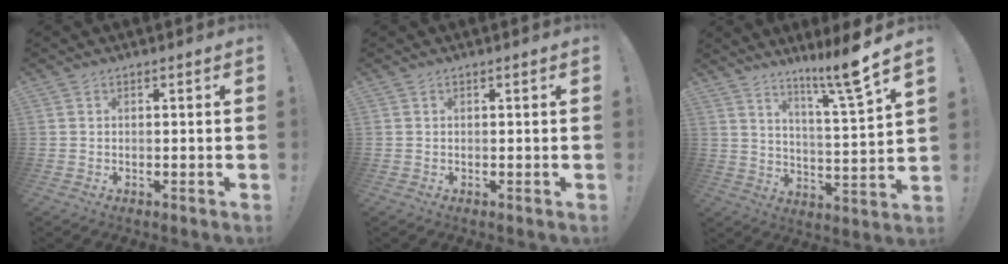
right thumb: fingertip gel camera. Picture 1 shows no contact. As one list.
[{"total": 0.0}, {"total": 11.2, "force": [8.0, -1.6, 7.7], "torque": [-0.123, -0.064, 0.113]}]